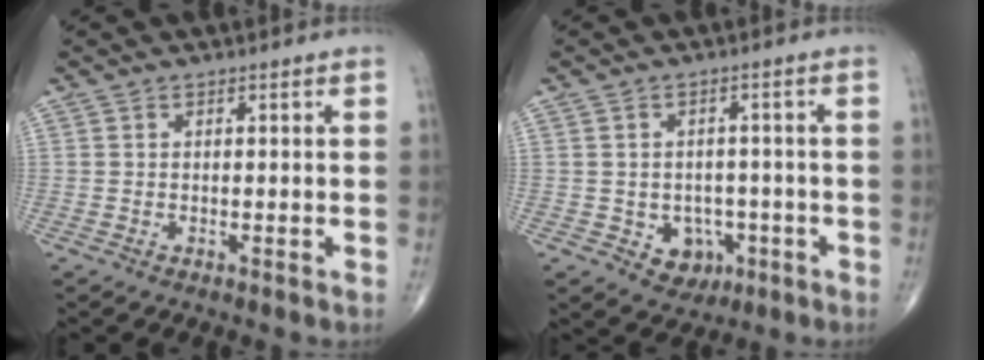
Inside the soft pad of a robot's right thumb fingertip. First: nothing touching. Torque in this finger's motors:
{"motor_torque": [-0.26, 0.47, -0.11, -0.04, 0.07]}